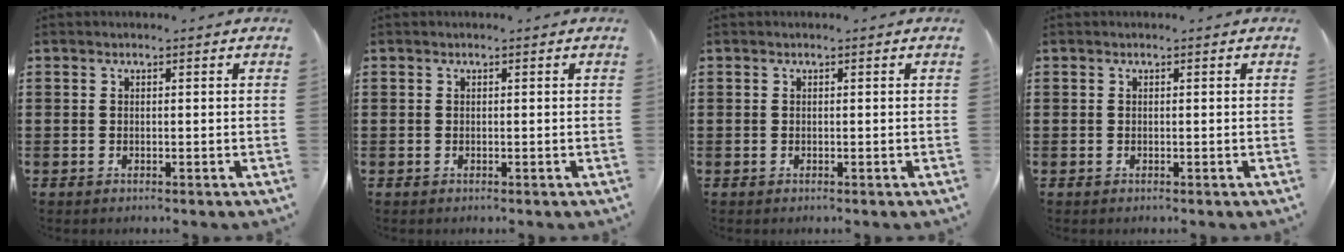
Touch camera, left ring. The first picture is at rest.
{"total": 0.0}
{"total": 0.0}
{"total": 0.0}